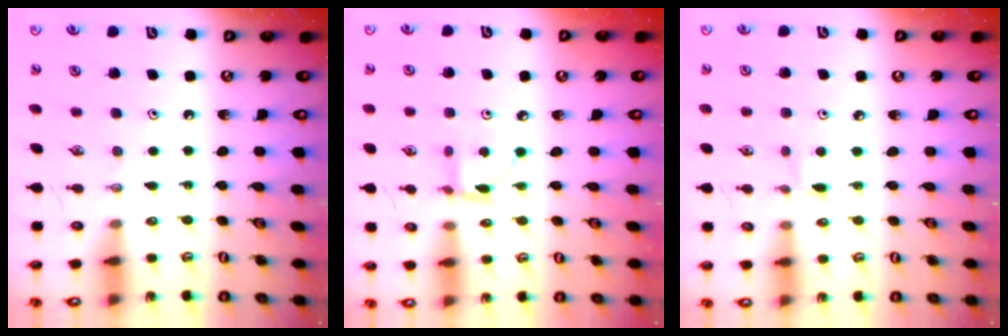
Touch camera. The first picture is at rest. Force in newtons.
{"total": 3.6, "press": 3.6, "slide": 0.1}
{"total": 2.8, "press": 2.7, "slide": 0.5}